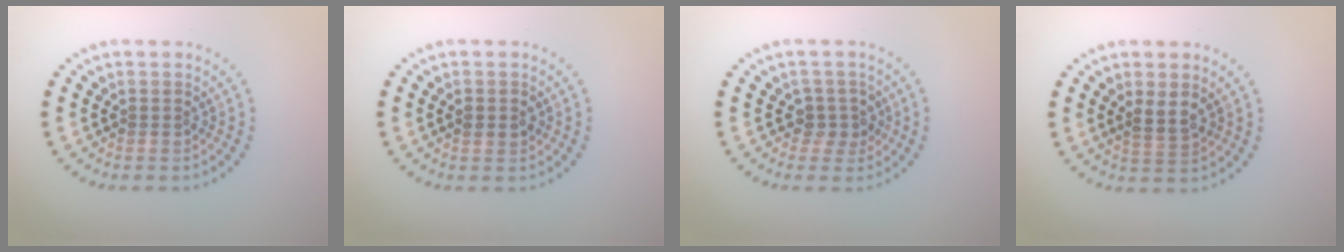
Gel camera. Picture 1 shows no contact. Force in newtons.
{"total": 1.0, "press": 0.9, "slide": 0.2}
{"total": 2.0, "press": 1.7, "slide": 1.0}
{"total": 1.9, "press": 1.7, "slide": 0.9}